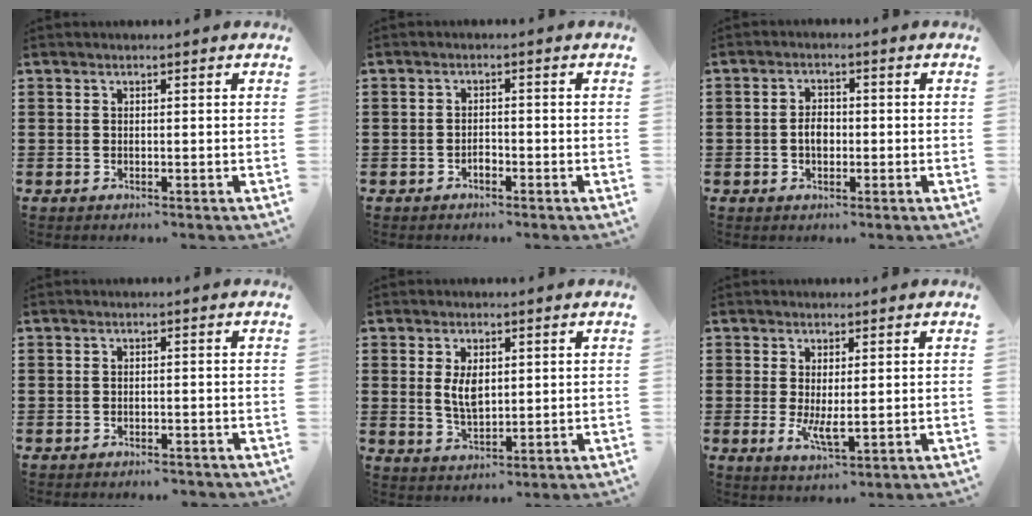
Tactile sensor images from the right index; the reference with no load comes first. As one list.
[{"total": 1.4, "force": [-0.9, 0.7, 0.8], "torque": [-0.019, -0.001, -0.018]}, {"total": 2.8, "force": [-0.5, 1.7, 2.2], "torque": [-0.041, 0.006, -0.009]}, {"total": 1.3, "force": [-1.2, 0.2, 0.1], "torque": [-0.007, 0.002, -0.026]}, {"total": 4.7, "force": [0.9, 2.4, 3.9], "torque": [-0.074, 0.004, 0.014]}, {"total": 3.7, "force": [0.0, 1.5, 3.4], "torque": [-0.069, -0.007, -0.005]}]